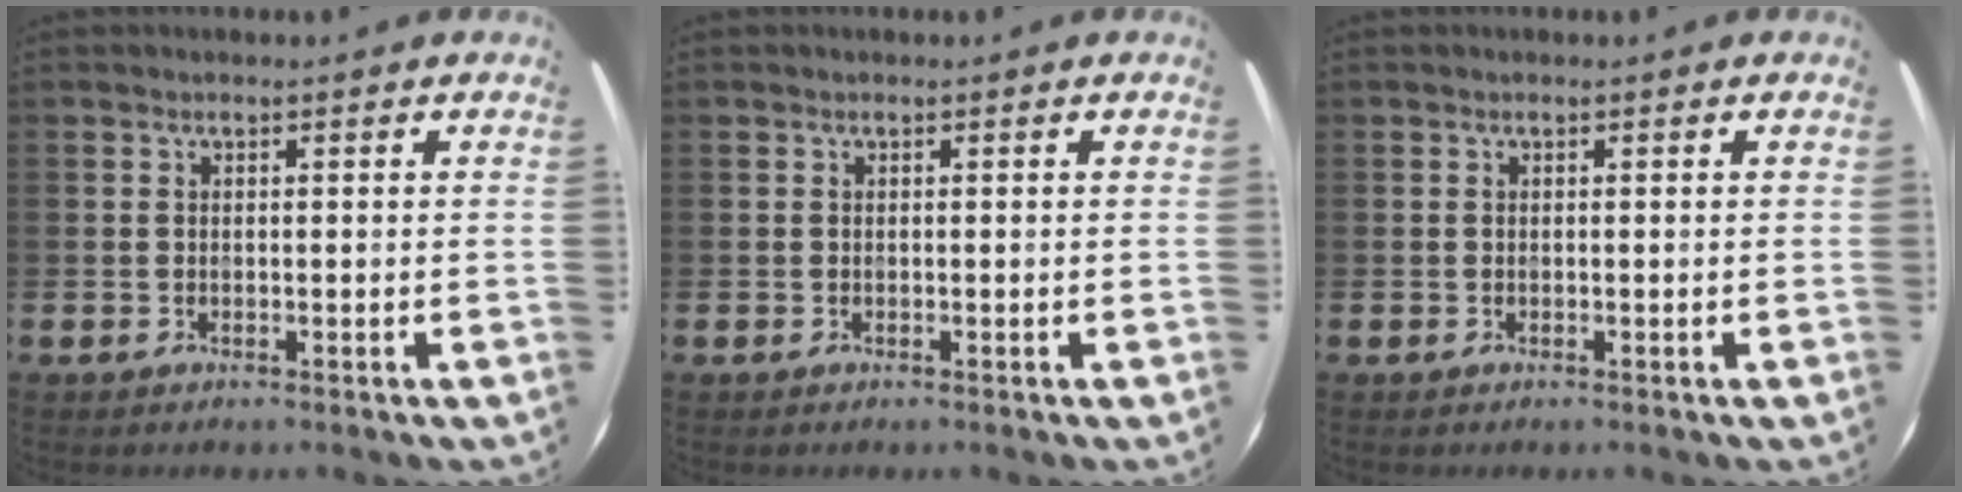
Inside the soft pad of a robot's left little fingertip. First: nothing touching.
{"total": 0.0}
{"total": 0.0}